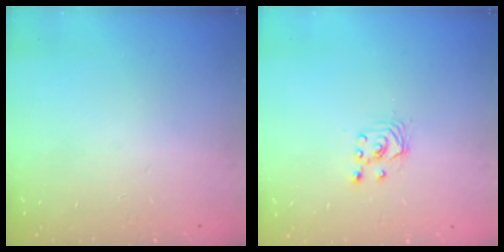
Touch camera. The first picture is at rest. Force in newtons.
{"total": 1.7, "press": 1.7, "slide": 0.2}